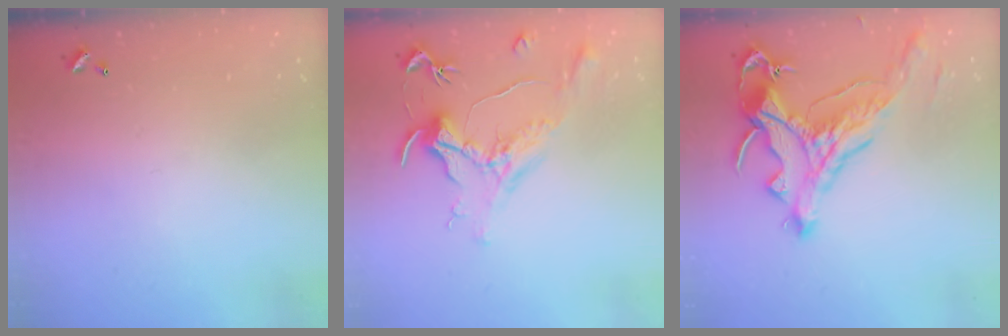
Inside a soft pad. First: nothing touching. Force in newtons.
{"total": 1.5, "press": 1.3, "slide": 0.8}
{"total": 3.2, "press": 2.8, "slide": 1.6}